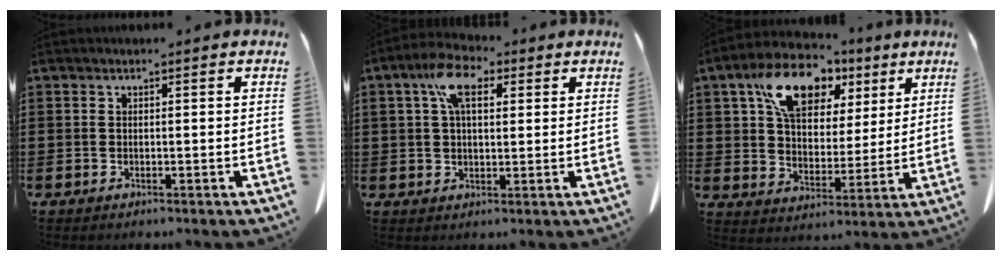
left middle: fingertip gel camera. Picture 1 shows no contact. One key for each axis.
{"total": 7.3, "fx": 3.3, "fy": 3.5, "fz": 5.5, "tx": -0.120, "ty": 0.016, "tz": 0.058}
{"total": 13.0, "fx": 7.3, "fy": 7.6, "fz": 7.5, "tx": -0.144, "ty": -0.002, "tz": 0.132}